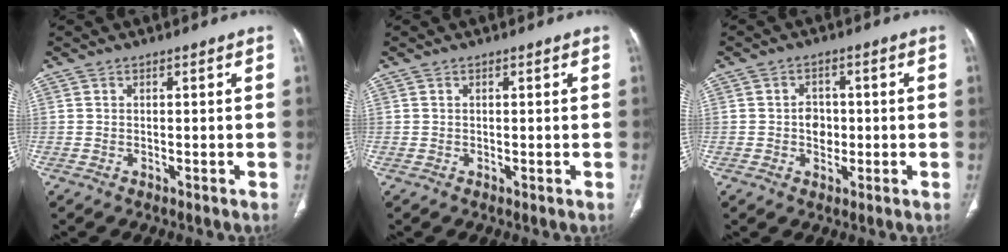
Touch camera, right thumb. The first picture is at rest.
{"total": 0.0}
{"total": 3.9, "force": [-0.3, 3.2, 2.2], "torque": [-0.014, 0.007, -0.006]}